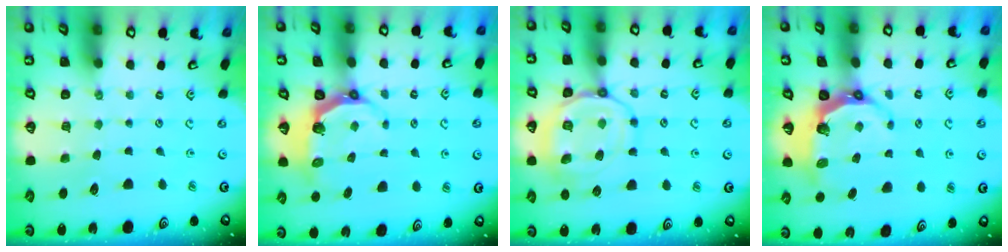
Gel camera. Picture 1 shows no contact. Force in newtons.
{"total": 5.2, "press": 3.8, "slide": 3.5}
{"total": 15.2, "press": 15.1, "slide": 1.4}
{"total": 6.9, "press": 5.2, "slide": 4.5}